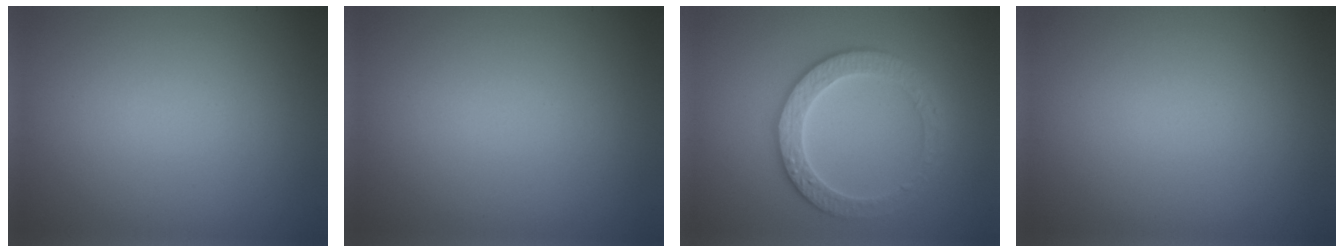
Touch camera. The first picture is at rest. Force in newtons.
{"total": 0.0}
{"total": 3.8, "press": 3.6, "slide": 1.2}
{"total": 0.0}